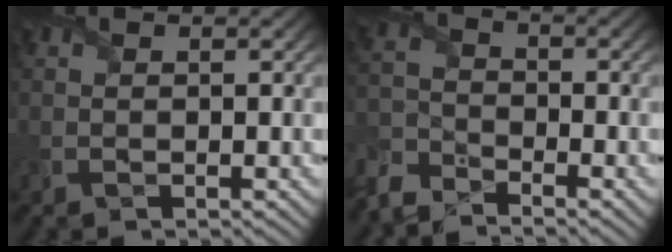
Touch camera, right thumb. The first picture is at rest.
{"total": 5.4, "force": [-4.9, 1.7, 1.5], "torque": [-0.043, -0.009, -0.119]}